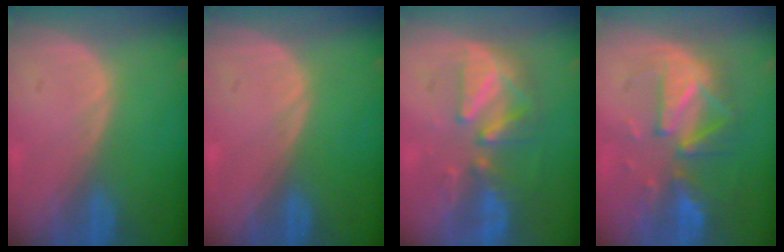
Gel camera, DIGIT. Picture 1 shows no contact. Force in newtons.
{"total": 0.0}
{"total": 8.1, "press": 7.9, "slide": 2.0}
{"total": 9.0, "press": 8.8, "slide": 1.7}